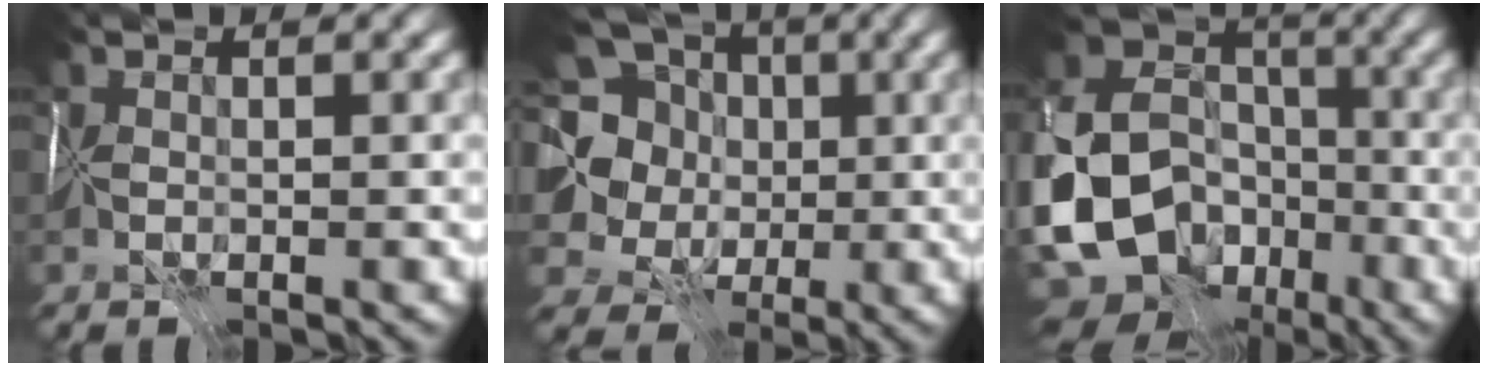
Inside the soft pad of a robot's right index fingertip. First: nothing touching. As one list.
[{"total": 14.3, "force": [3.6, 12.6, 5.7], "torque": [-0.140, 0.028, 0.037]}, {"total": 16.3, "force": [-6.6, 12.9, 7.5], "torque": [-0.174, -0.027, -0.114]}]